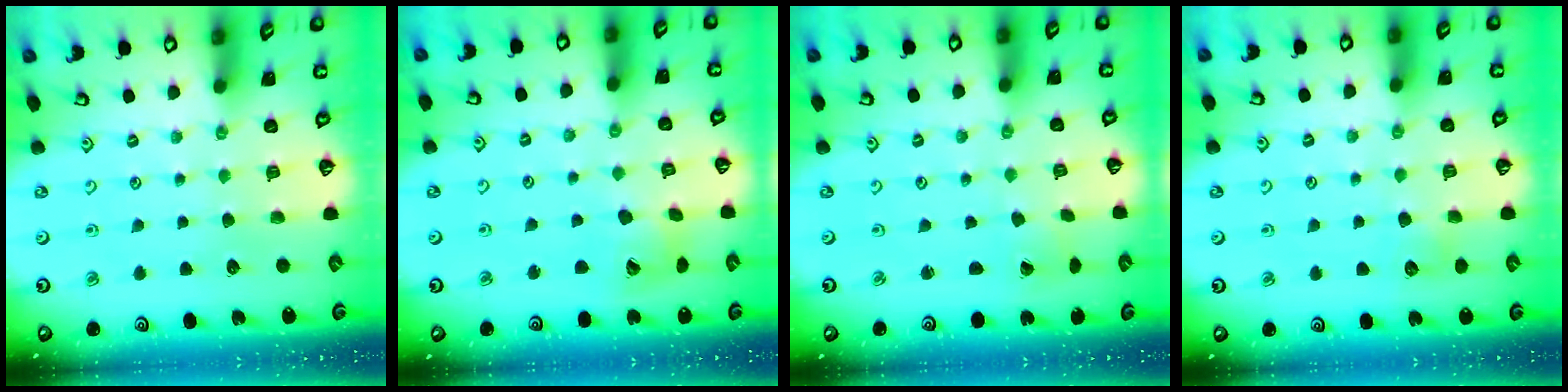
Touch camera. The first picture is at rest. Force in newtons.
{"total": 10.3, "press": 10.2, "slide": 1.4}
{"total": 1.4, "press": 1.4, "slide": 0.1}
{"total": 5.2, "press": 5.2, "slide": 0.6}